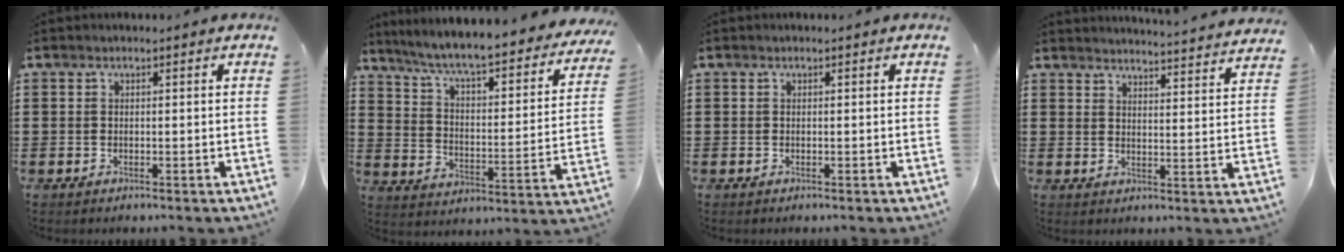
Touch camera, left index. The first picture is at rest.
{"total": 6.4, "force": [5.6, -0.2, 3.2], "torque": [-0.087, -0.051, 0.088]}
{"total": 0.0}
{"total": 3.8, "force": [3.7, -0.8, 0.2], "torque": [-0.012, -0.034, 0.060]}